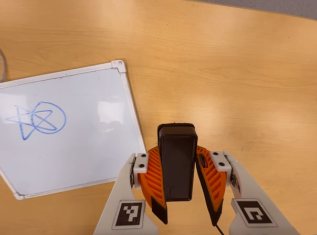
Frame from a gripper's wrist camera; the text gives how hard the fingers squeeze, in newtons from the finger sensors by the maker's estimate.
{"total": 8.8, "left": 7.6, "right": 10.1}